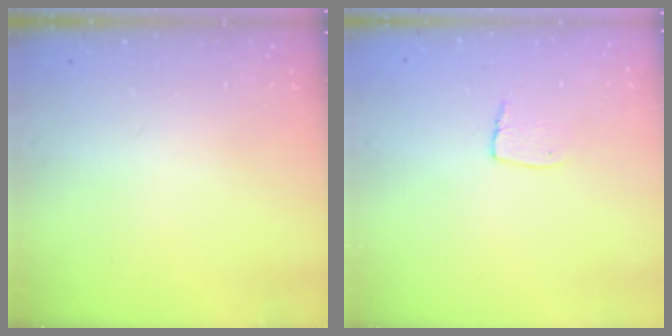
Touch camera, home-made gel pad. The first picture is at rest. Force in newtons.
{"total": 5.6, "press": 5.6, "slide": 0.4}